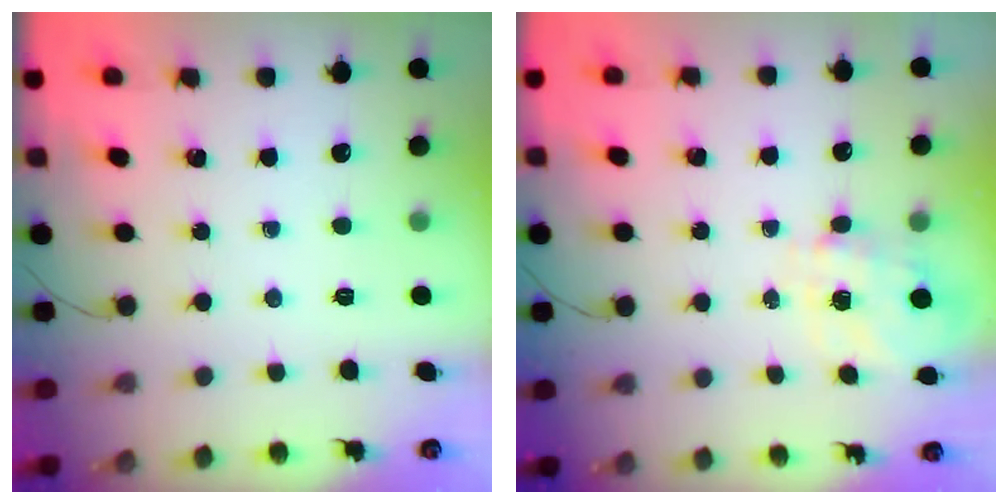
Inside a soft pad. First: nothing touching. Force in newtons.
{"total": 8.7, "press": 8.7, "slide": 0.9}